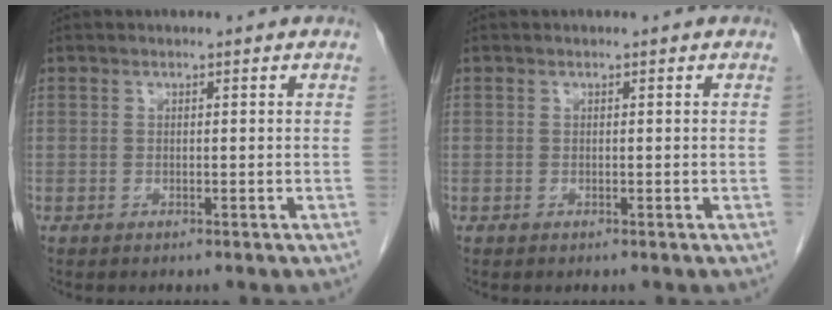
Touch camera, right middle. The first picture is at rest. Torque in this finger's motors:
{"motor_torque": [0.00, 0.00, 0.00, 0.00]}